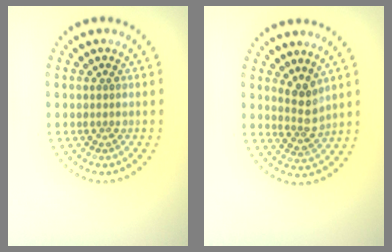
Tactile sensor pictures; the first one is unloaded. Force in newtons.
{"total": 2.5, "press": 2.0, "slide": 1.5}